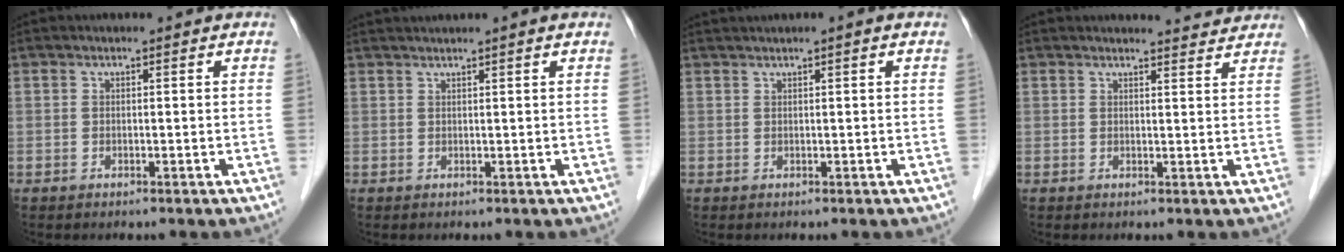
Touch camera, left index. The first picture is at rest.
{"total": 3.0, "force": [2.4, -0.6, 1.7], "torque": [-0.025, 0.024, 0.044]}
{"total": 2.0, "force": [1.3, -0.3, 1.5], "torque": [-0.032, 0.013, 0.026]}
{"total": 4.2, "force": [4.2, 0.3, 0.4], "torque": [-0.011, 0.001, 0.041]}